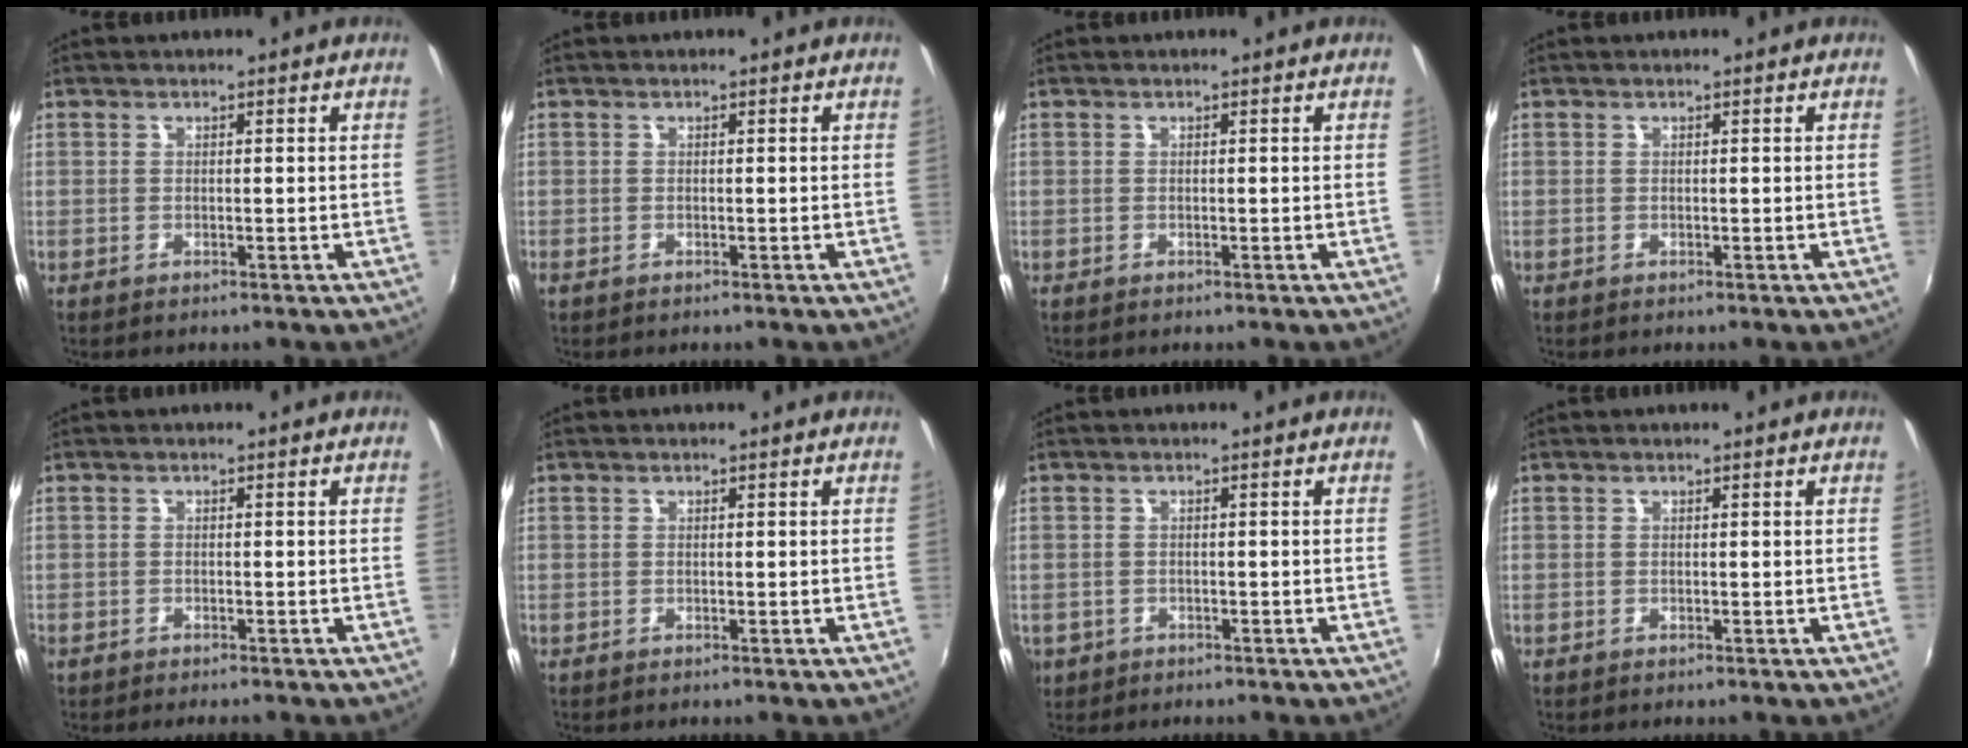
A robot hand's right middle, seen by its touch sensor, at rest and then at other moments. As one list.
[{"total": 0.0}, {"total": 0.0}, {"total": 0.0}, {"total": 1.6, "force": [-1.4, 0.6, 0.5], "torque": [-0.017, -0.007, -0.025]}, {"total": 0.0}, {"total": 3.6, "force": [-1.3, 3.1, 1.3], "torque": [-0.036, -0.005, -0.017]}, {"total": 0.0}]